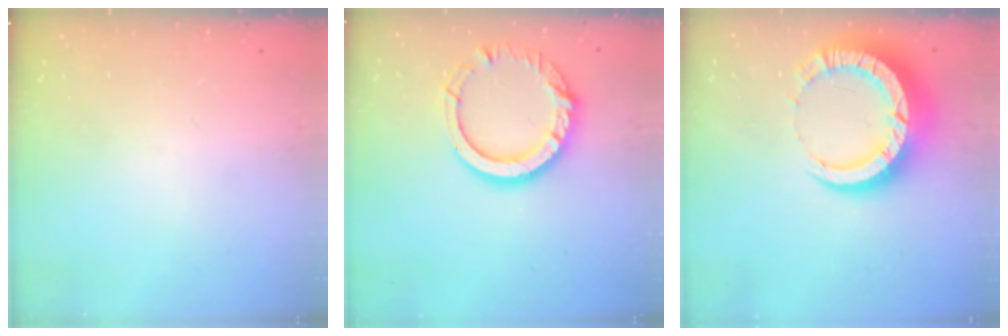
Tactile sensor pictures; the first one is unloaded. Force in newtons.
{"total": 14.7, "press": 14.6, "slide": 1.3}
{"total": 12.7, "press": 12.6, "slide": 1.3}